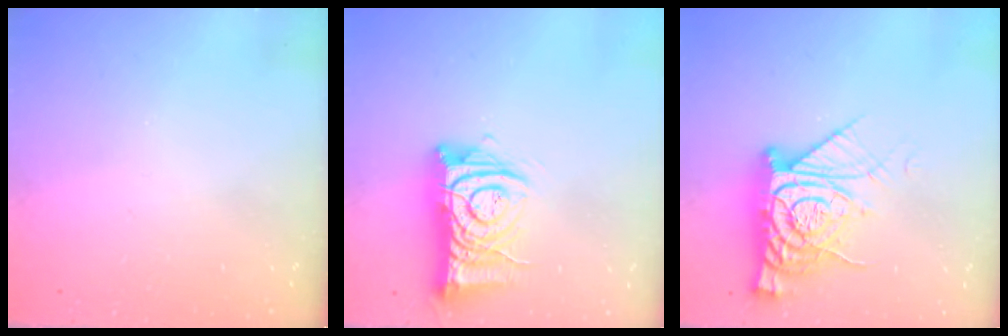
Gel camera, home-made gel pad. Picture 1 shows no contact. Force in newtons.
{"total": 11.6, "press": 11.5, "slide": 1.4}
{"total": 15.9, "press": 15.9, "slide": 1.5}